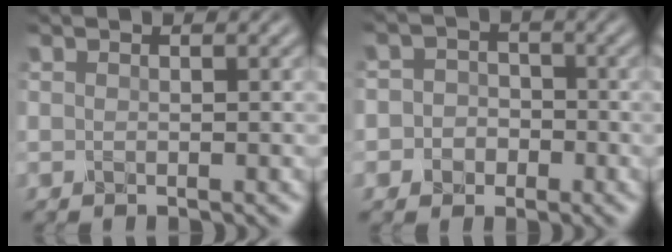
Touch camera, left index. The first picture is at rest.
{"total": 3.3, "force": [-0.9, 3.1, 0.7], "torque": [0.017, 0.011, -0.039]}